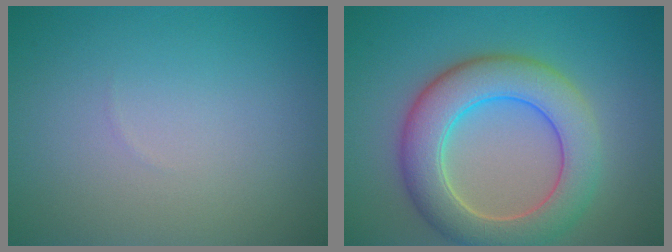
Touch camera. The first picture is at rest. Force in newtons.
{"total": 7.6, "press": 7.6, "slide": 0.9}